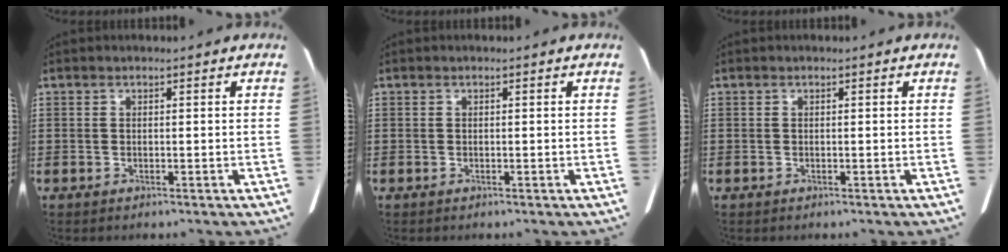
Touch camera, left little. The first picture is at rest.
{"total": 0.0}
{"total": 0.0}